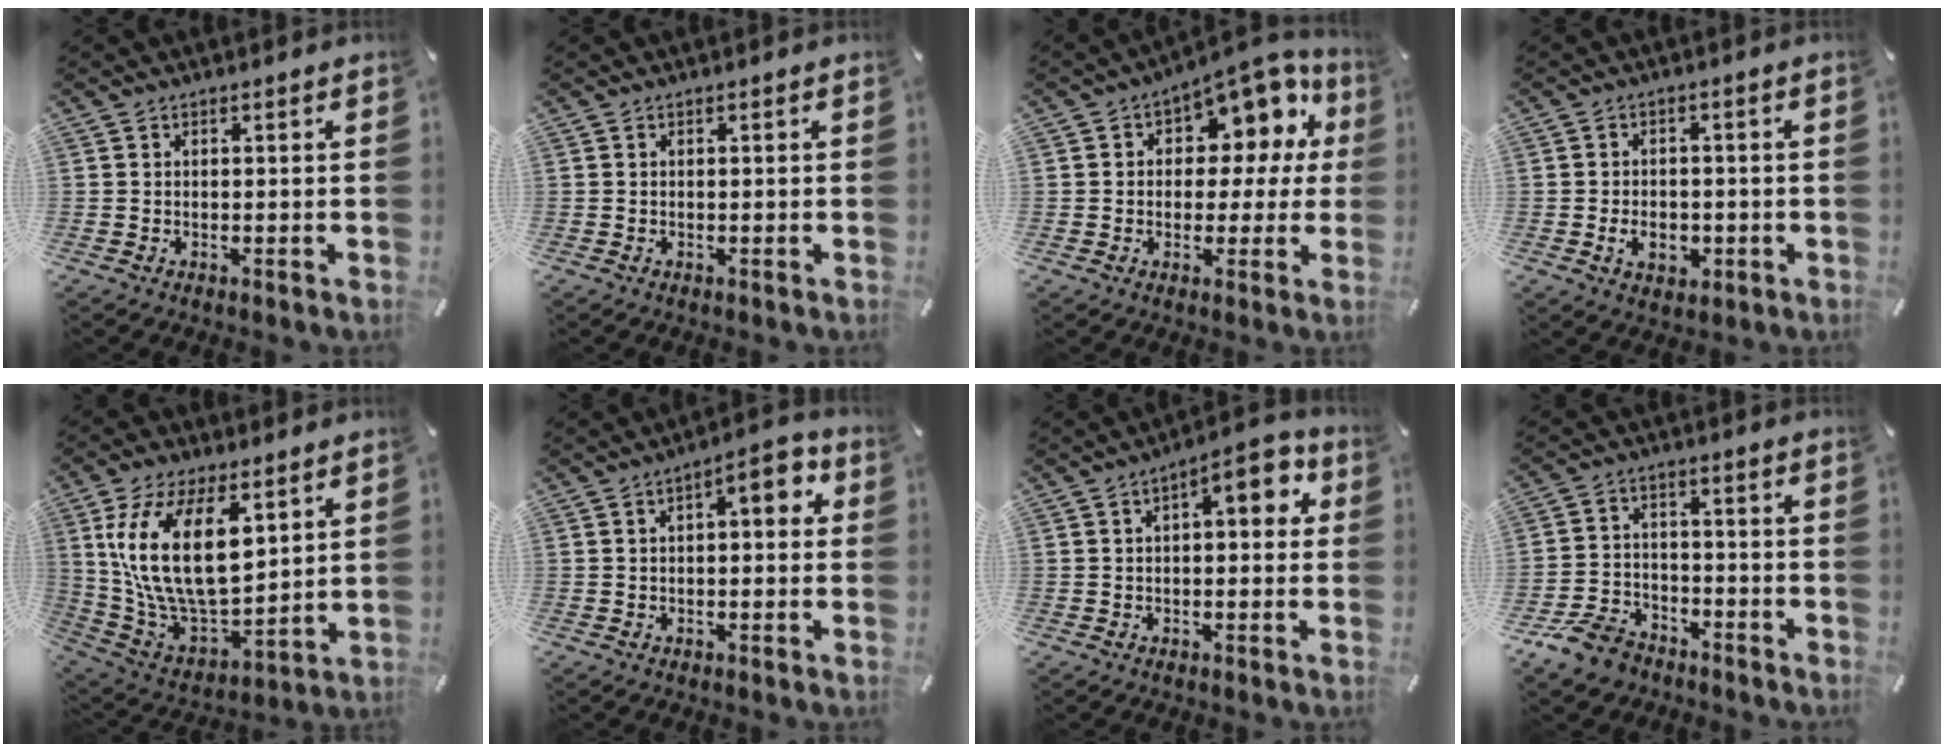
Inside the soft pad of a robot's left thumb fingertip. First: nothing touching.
{"total": 0.0}
{"total": 12.1, "force": [6.0, 7.4, 7.4], "torque": [-0.100, -0.045, 0.105]}
{"total": 5.2, "force": [-1.5, 3.8, 3.2], "torque": [-0.052, 0.004, -0.025]}
{"total": 20.6, "force": [7.0, 11.1, 15.8], "torque": [-0.337, -0.036, 0.119]}
{"total": 6.2, "force": [1.2, 2.7, 5.5], "torque": [-0.073, 0.001, 0.011]}
{"total": 7.6, "force": [2.1, 3.3, 6.6], "torque": [-0.087, -0.007, 0.026]}
{"total": 9.3, "force": [-7.0, 5.2, 3.2], "torque": [-0.062, 0.043, -0.133]}